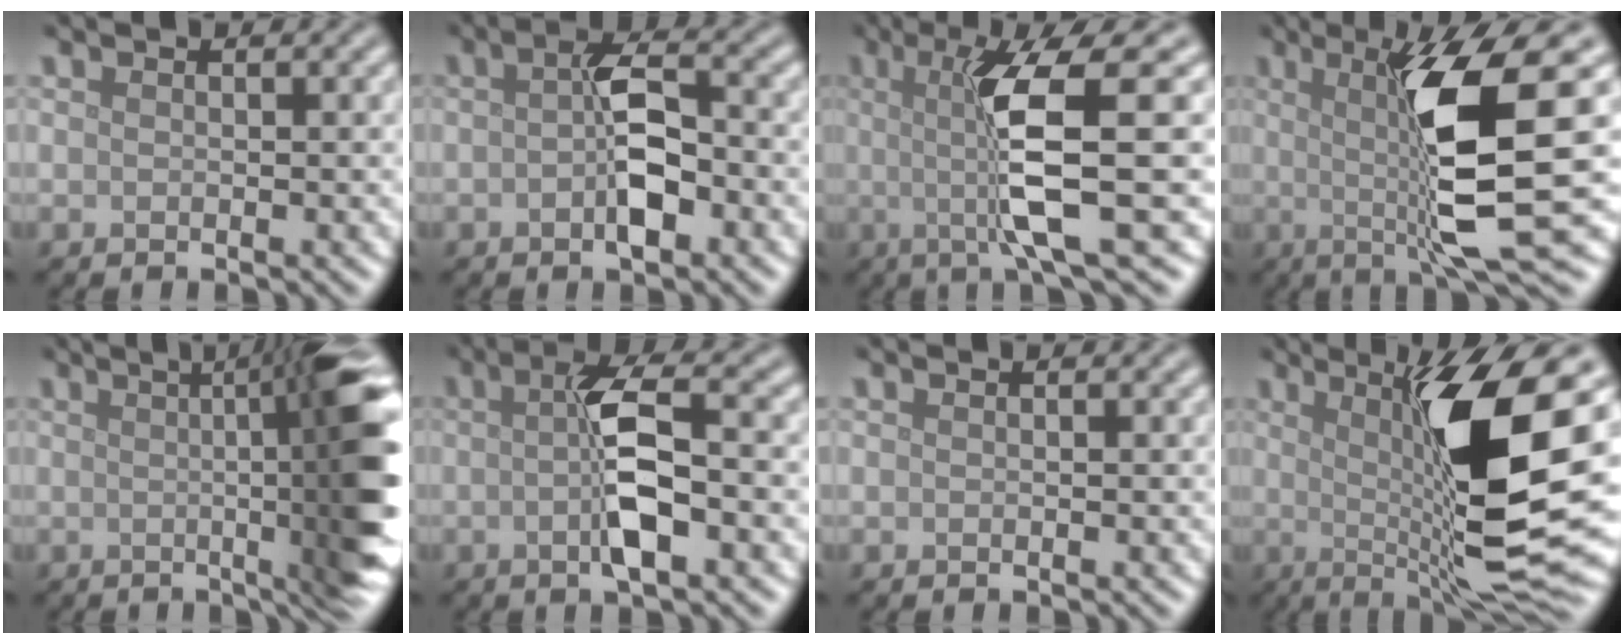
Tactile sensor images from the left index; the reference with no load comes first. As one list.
[{"total": 4.1, "force": [-0.8, 1.5, 3.7], "torque": [-0.069, 0.003, -0.018]}, {"total": 7.8, "force": [0.4, 1.3, 7.7], "torque": [-0.125, -0.005, 0.007]}, {"total": 10.1, "force": [0.7, 1.6, 9.9], "torque": [-0.141, -0.009, 0.015]}, {"total": 14.3, "force": [0.9, 3.4, 13.9], "torque": [-0.131, 0.013, 0.012]}, {"total": 5.4, "force": [-0.4, 1.2, 5.2], "torque": [-0.094, 0.004, -0.014]}, {"total": 0.0}, {"total": 13.3, "force": [1.3, 2.6, 13.0], "torque": [-0.196, -0.004, 0.028]}]